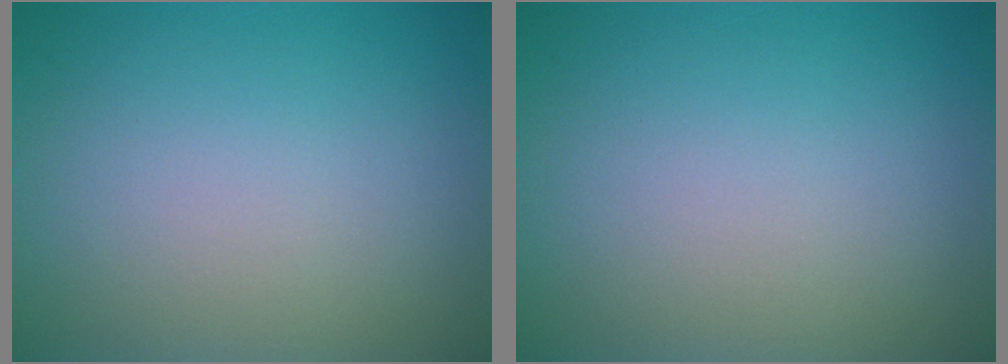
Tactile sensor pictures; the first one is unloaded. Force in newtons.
{"total": 0.0}